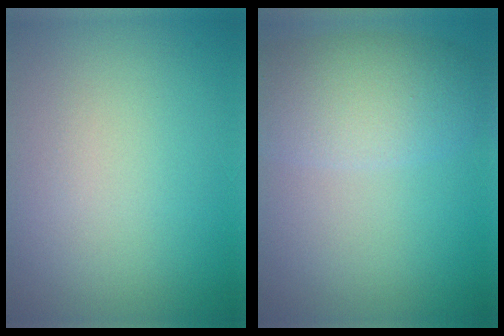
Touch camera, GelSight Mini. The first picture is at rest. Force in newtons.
{"total": 5.6, "press": 5.6, "slide": 0.4}